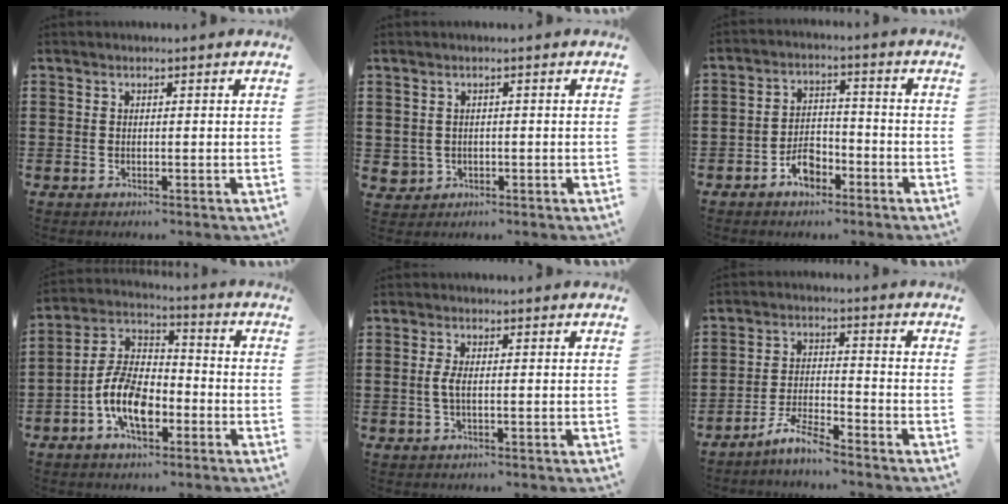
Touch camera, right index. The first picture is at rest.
{"total": 1.2, "force": [-0.1, 1.2, 0.3], "torque": [-0.012, 0.003, -0.004]}
{"total": 4.9, "force": [-3.2, 2.6, 2.7], "torque": [-0.050, 0.007, -0.060]}
{"total": 9.7, "force": [-3.8, 5.0, 7.3], "torque": [-0.172, -0.003, -0.076]}
{"total": 2.3, "force": [-0.2, 0.6, 2.2], "torque": [-0.056, -0.006, -0.009]}
{"total": 5.3, "force": [-4.9, 0.3, 2.1], "torque": [-0.052, 0.000, -0.096]}